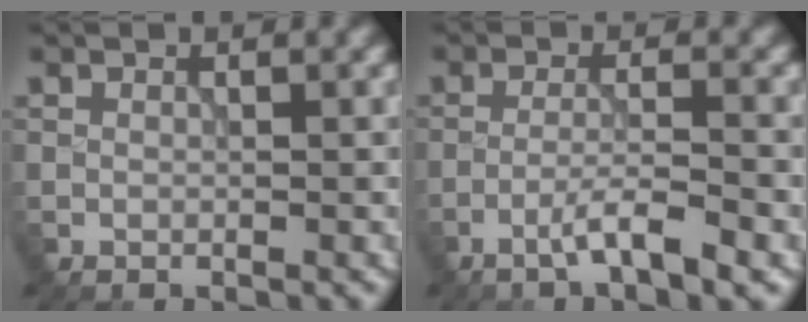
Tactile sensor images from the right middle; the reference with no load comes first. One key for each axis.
{"total": 3.7, "fx": -2.1, "fy": 0.3, "fz": 3.0, "tx": -0.052, "ty": 0.010, "tz": -0.047}